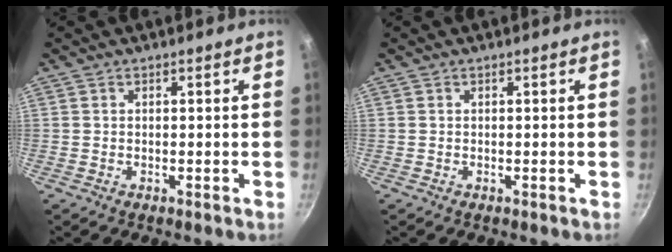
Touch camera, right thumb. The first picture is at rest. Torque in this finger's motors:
{"motor_torque": [-0.03, -0.12, 0.32, -0.12, -0.02]}